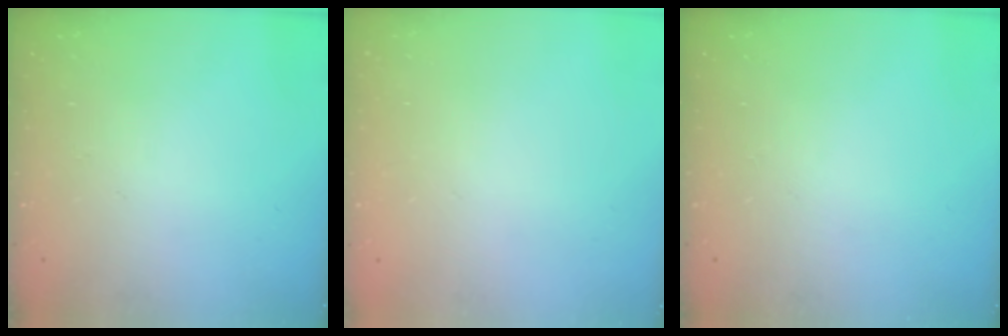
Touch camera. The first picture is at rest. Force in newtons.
{"total": 2.0, "press": 2.0, "slide": 0.1}
{"total": 0.0}